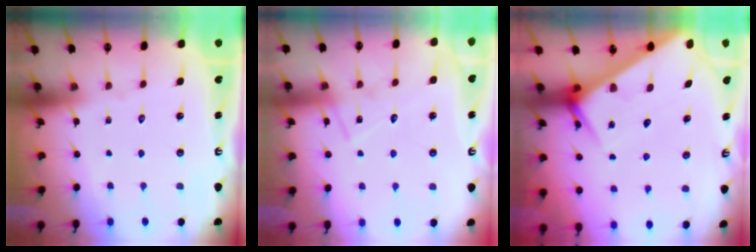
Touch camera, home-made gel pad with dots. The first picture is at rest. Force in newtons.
{"total": 11.9, "press": 11.9, "slide": 0.8}
{"total": 6.2, "press": 6.2, "slide": 0.4}